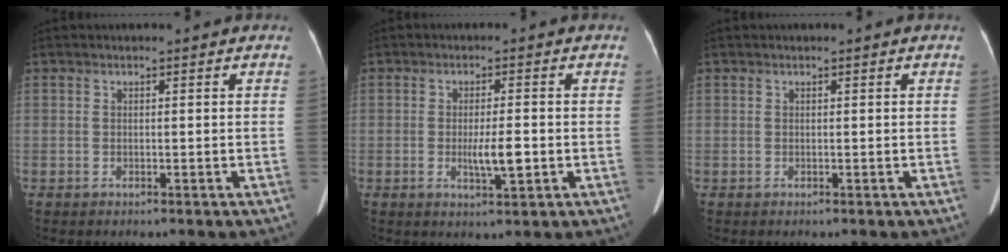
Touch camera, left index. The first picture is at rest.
{"total": 4.0, "force": [-0.8, 0.6, 3.9], "torque": [-0.072, -0.004, -0.012]}
{"total": 0.0}